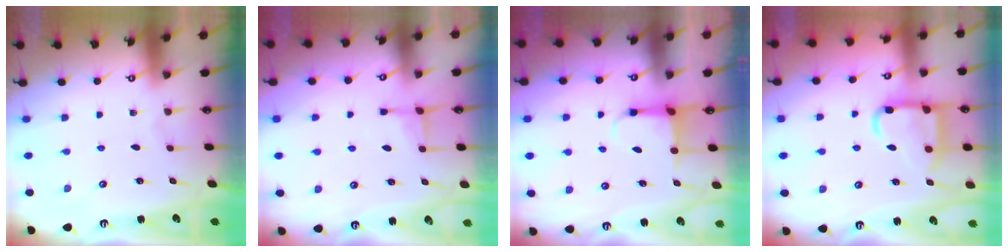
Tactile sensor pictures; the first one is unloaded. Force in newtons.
{"total": 4.4, "press": 4.4, "slide": 0.7}
{"total": 4.0, "press": 3.8, "slide": 1.3}
{"total": 15.8, "press": 15.7, "slide": 1.6}